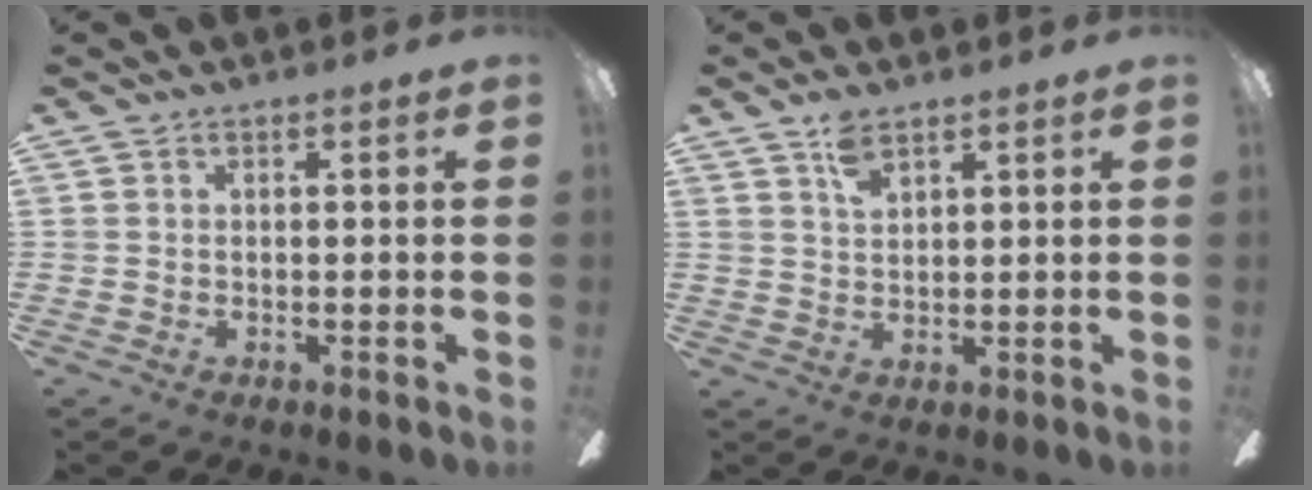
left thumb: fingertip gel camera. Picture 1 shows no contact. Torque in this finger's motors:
{"motor_torque": [0.46, 0.12, 0.35, -0.54, 0.05]}